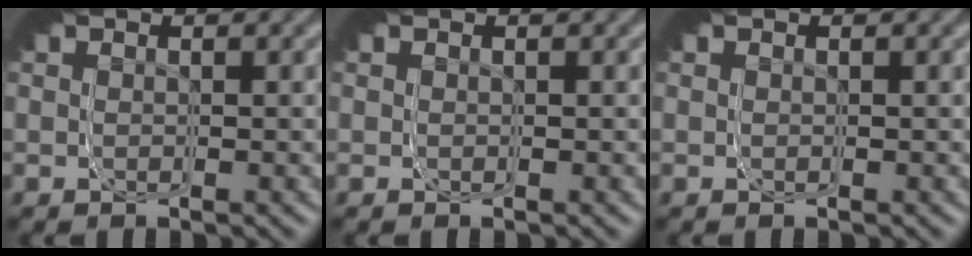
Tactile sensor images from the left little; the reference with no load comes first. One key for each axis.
{"total": 0.0}
{"total": 0.0}